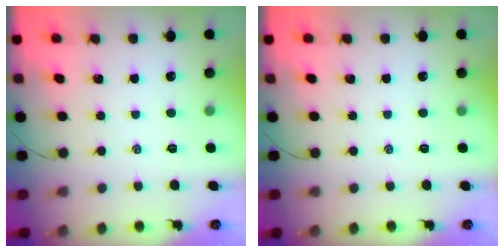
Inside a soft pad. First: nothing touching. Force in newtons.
{"total": 0.0}